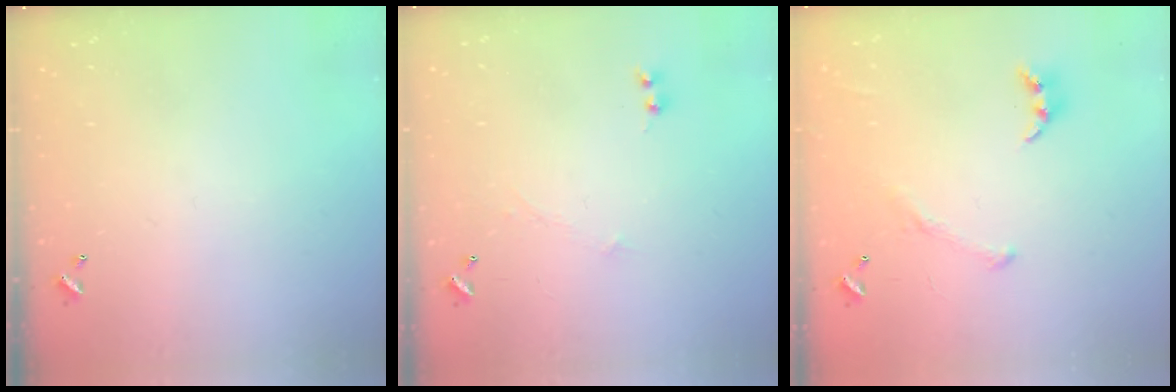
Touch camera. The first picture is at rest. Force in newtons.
{"total": 0.0}
{"total": 2.3, "press": 2.3, "slide": 0.5}